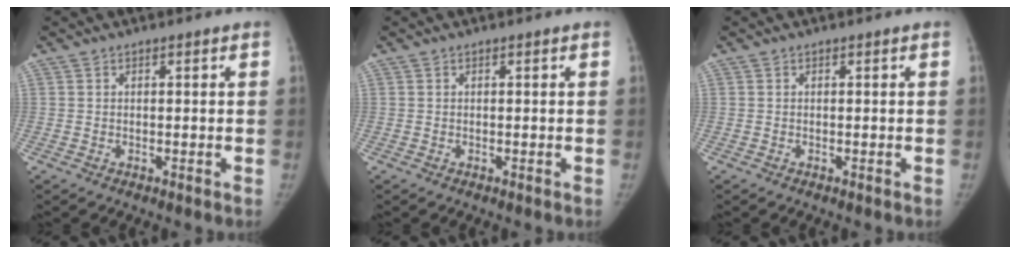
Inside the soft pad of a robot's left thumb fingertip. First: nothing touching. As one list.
[{"total": 0.0}, {"total": 0.0}]